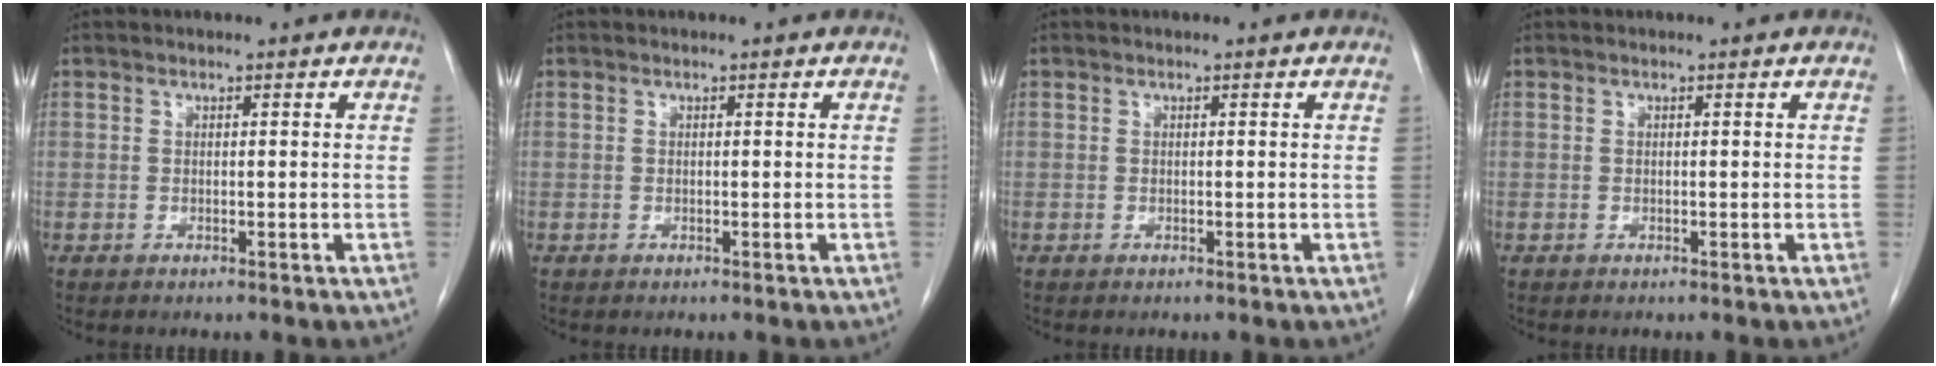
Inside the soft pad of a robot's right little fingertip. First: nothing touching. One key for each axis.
{"total": 0.0}
{"total": 0.0}
{"total": 0.0}